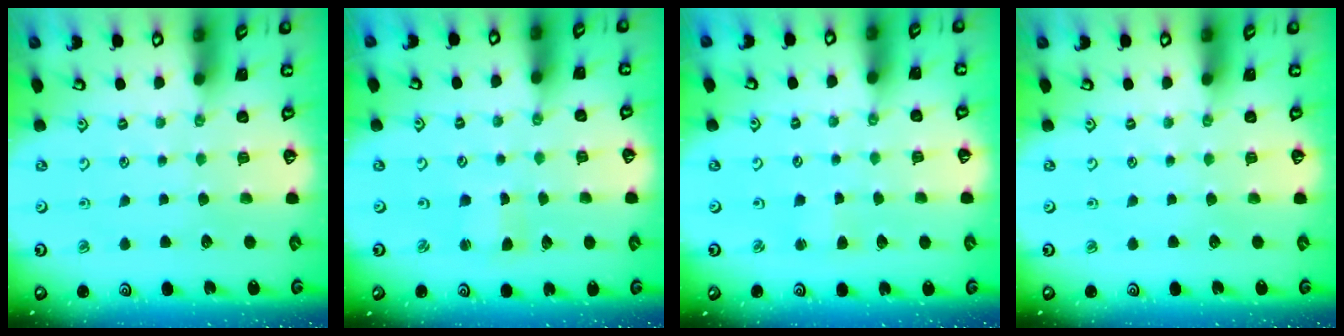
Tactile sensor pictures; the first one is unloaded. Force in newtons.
{"total": 1.1, "press": 1.0, "slide": 0.2}
{"total": 1.2, "press": 1.2, "slide": 0.2}
{"total": 0.0}